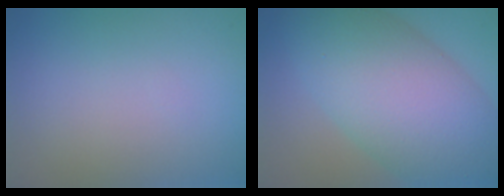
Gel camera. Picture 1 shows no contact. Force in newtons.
{"total": 10.7, "press": 10.7, "slide": 0.1}